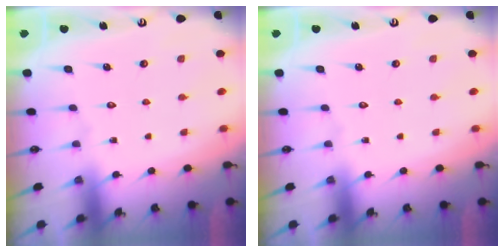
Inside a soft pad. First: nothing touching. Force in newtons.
{"total": 0.0}